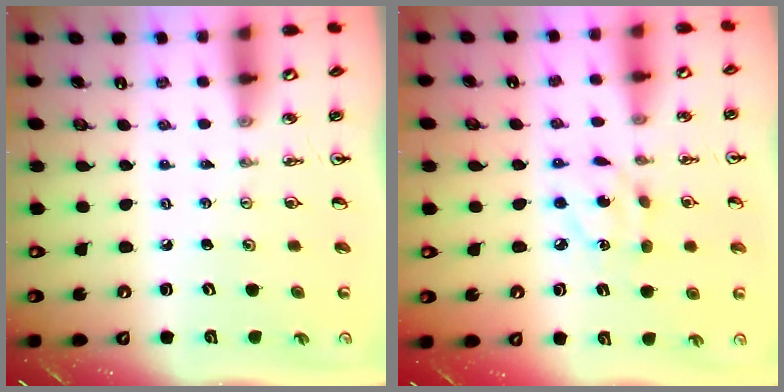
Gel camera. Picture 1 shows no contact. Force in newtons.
{"total": 5.9, "press": 5.9, "slide": 0.3}